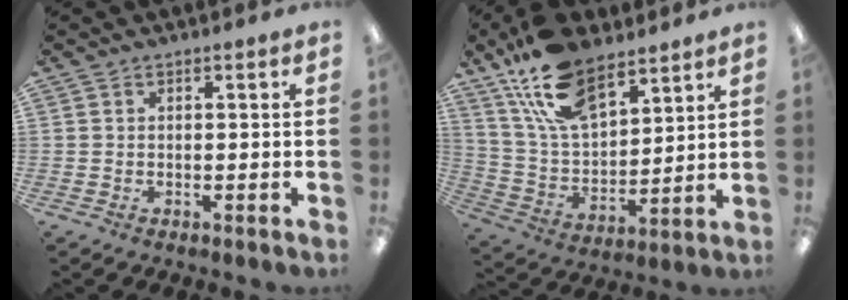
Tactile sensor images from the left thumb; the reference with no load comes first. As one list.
[{"total": 19.0, "force": [12.7, 9.3, 10.7], "torque": [-0.214, -0.051, 0.233]}]